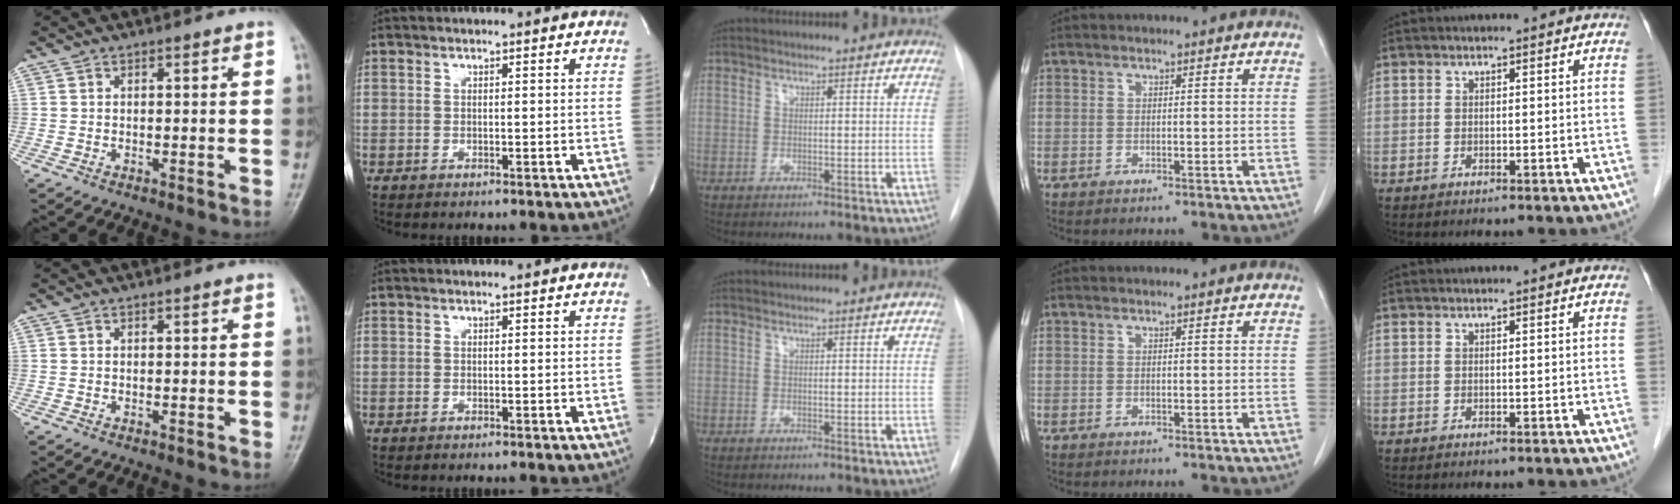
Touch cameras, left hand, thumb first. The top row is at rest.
{}